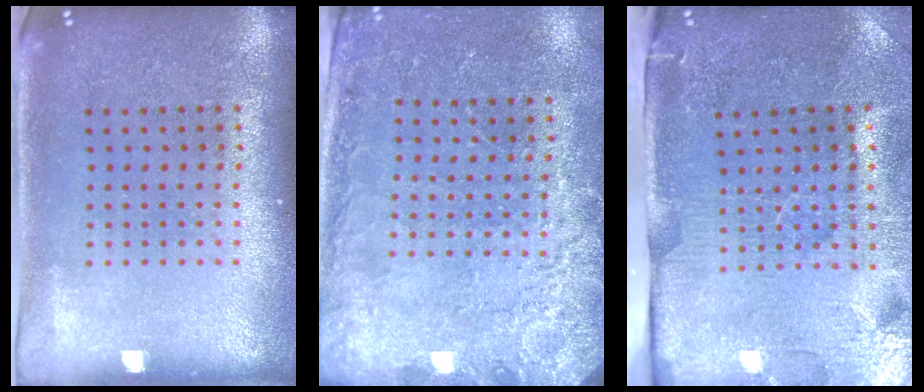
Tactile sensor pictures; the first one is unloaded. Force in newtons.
{"total": 2.5, "press": 2.4, "slide": 0.9}
{"total": 4.5, "press": 3.7, "slide": 2.5}